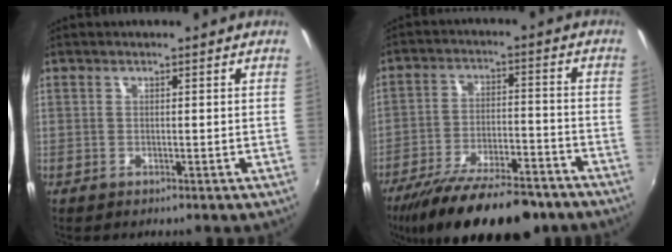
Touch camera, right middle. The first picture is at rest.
{"total": 20.7, "force": [-16.3, 6.0, 11.2], "torque": [-0.208, -0.033, -0.244]}